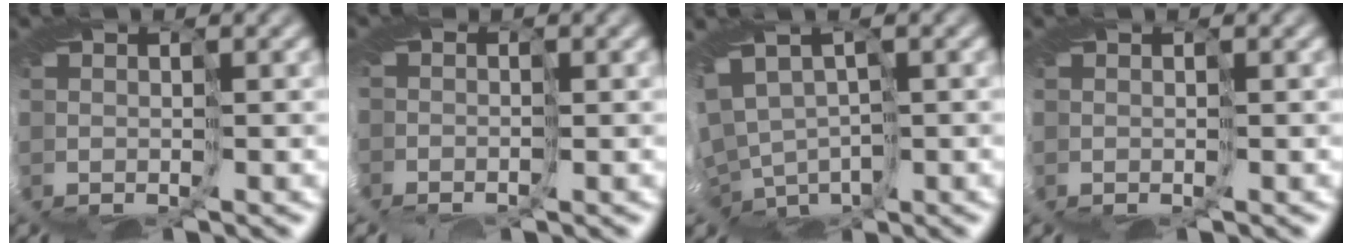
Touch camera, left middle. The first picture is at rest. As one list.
[{"total": 5.4, "force": [-2.1, 4.0, 3.1], "torque": [-0.064, -0.011, -0.025]}, {"total": 6.8, "force": [-0.4, 5.5, 4.0], "torque": [-0.105, -0.013, 0.036]}, {"total": 0.0}]